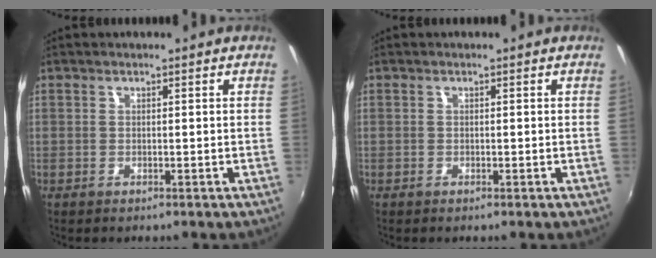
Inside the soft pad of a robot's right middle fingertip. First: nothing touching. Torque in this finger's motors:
{"motor_torque": [0.57, -1.40, -0.23, -0.14]}